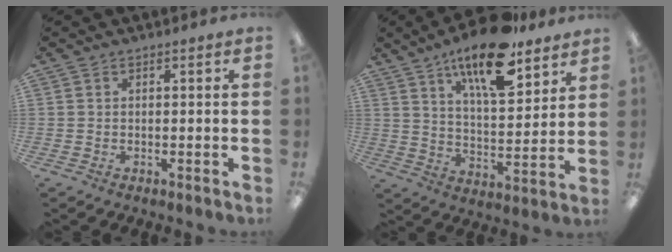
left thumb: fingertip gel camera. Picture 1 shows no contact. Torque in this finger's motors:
{"motor_torque": [0.26, 0.46, 1.39, -1.38, 0.28]}